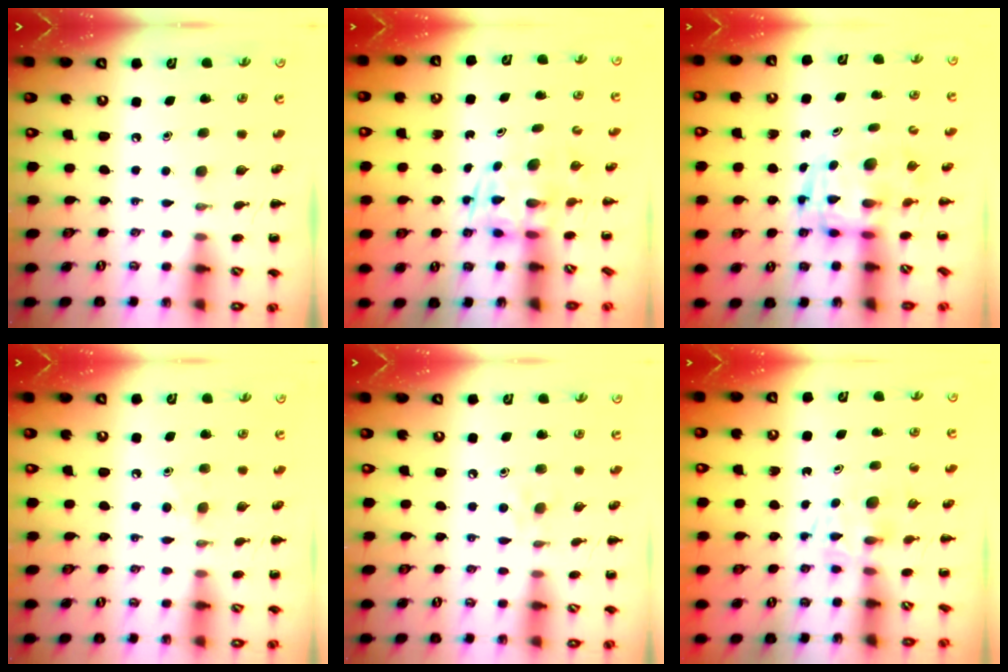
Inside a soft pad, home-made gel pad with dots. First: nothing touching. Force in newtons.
{"total": 3.2, "press": 3.2, "slide": 0.3}
{"total": 2.8, "press": 2.7, "slide": 0.5}
{"total": 4.7, "press": 4.4, "slide": 1.5}
{"total": 4.3, "press": 4.1, "slide": 1.2}
{"total": 2.7, "press": 2.5, "slide": 1.0}